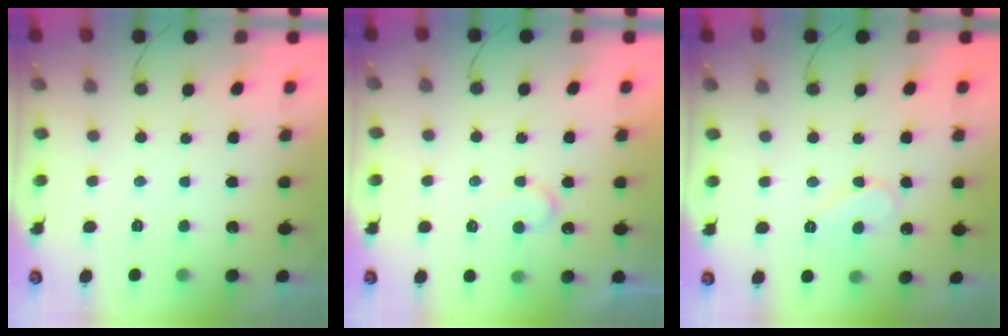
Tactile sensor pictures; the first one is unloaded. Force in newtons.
{"total": 6.7, "press": 6.7, "slide": 0.5}
{"total": 6.3, "press": 6.3, "slide": 0.6}